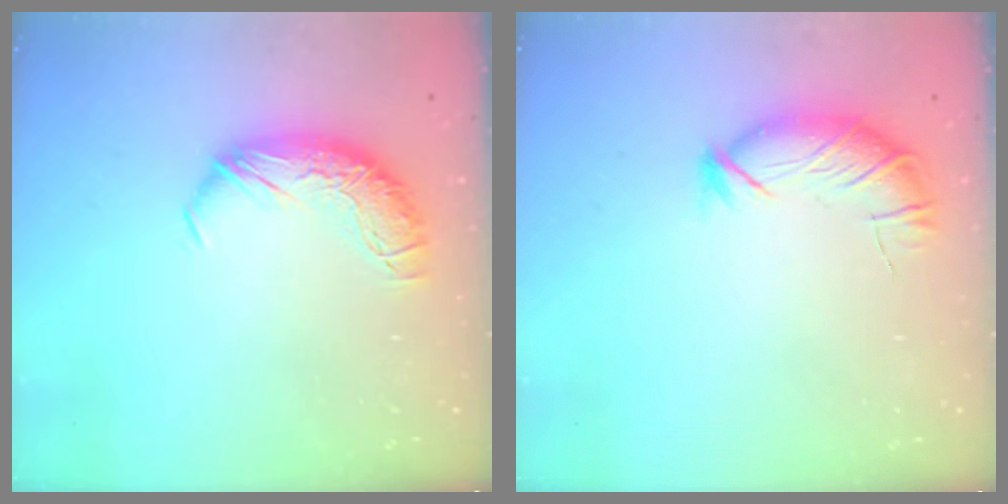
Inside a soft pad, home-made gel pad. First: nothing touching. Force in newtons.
{"total": 3.2, "press": 3.0, "slide": 1.1}